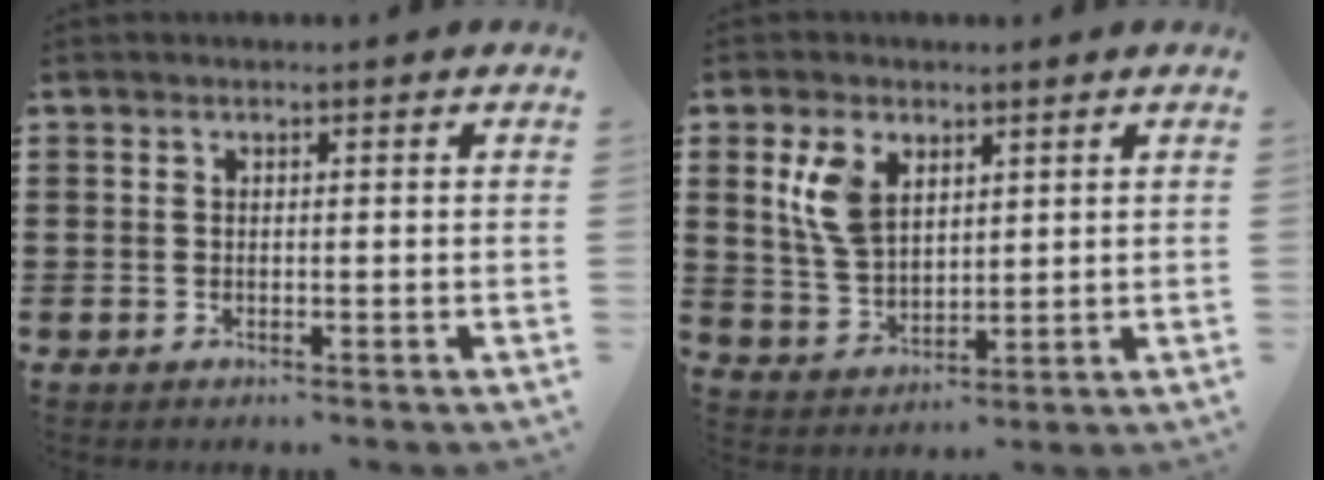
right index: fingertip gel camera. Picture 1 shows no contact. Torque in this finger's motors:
{"motor_torque": [0.49, 0.33, 0.38, 0.13]}